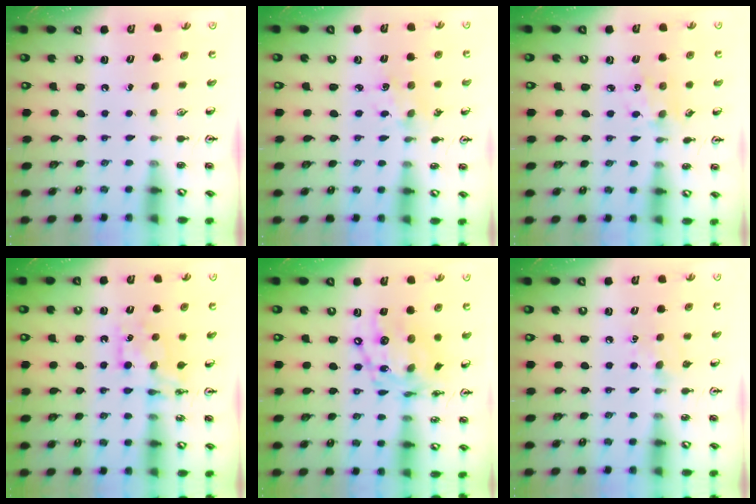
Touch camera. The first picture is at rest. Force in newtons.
{"total": 2.3, "press": 2.3, "slide": 0.4}
{"total": 2.8, "press": 2.8, "slide": 0.5}
{"total": 7.7, "press": 7.7, "slide": 0.7}
{"total": 15.9, "press": 15.8, "slide": 1.1}
{"total": 6.3, "press": 6.2, "slide": 0.7}